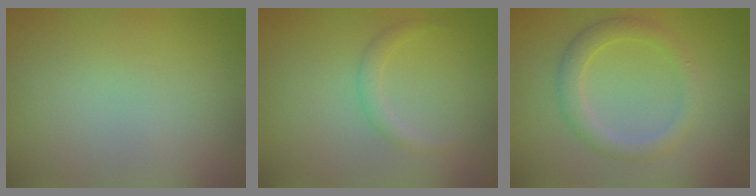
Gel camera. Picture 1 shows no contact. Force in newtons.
{"total": 1.2, "press": 1.2, "slide": 0.1}
{"total": 2.8, "press": 2.8, "slide": 0.1}